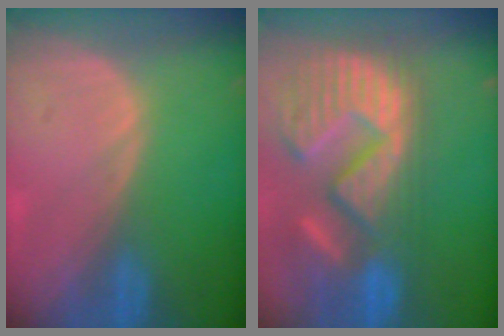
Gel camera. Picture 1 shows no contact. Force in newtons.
{"total": 15.3, "press": 12.6, "slide": 8.7}